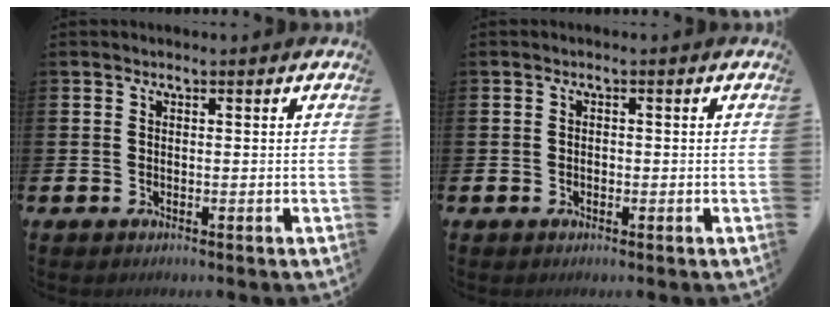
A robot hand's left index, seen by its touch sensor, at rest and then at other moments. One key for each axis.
{"total": 0.7, "fx": -0.4, "fy": 0.6, "fz": 0.2, "tx": -0.012, "ty": 0.007, "tz": -0.007}